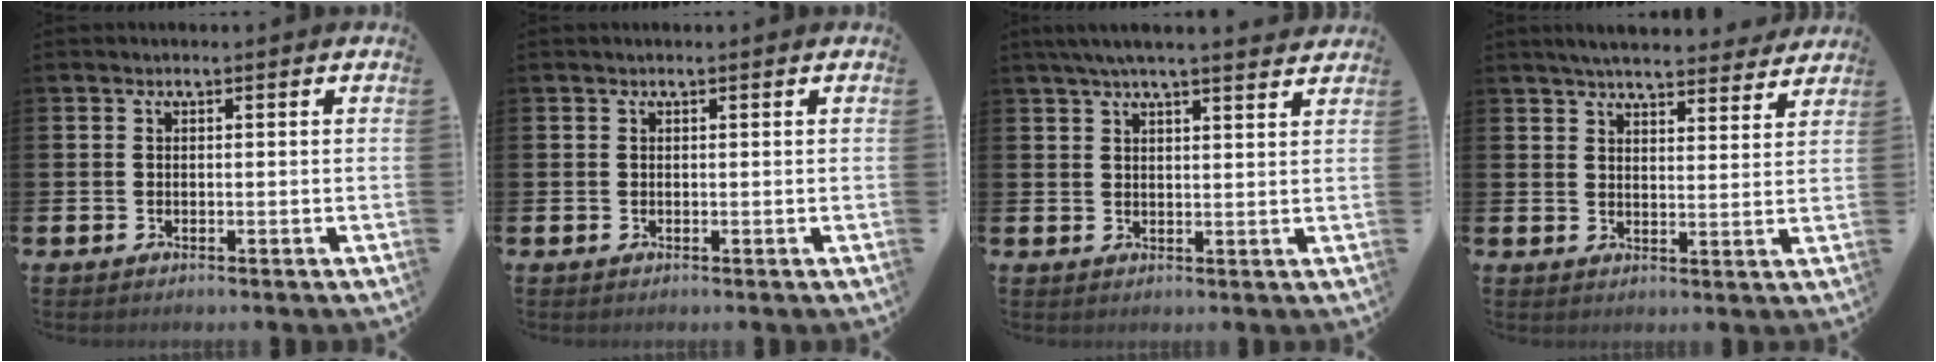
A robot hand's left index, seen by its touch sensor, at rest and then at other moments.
{"total": 0.0}
{"total": 5.0, "force": [4.5, 0.1, 2.1], "torque": [-0.051, -0.009, 0.083]}
{"total": 5.6, "force": [5.4, 0.8, 1.3], "torque": [-0.033, -0.031, 0.095]}